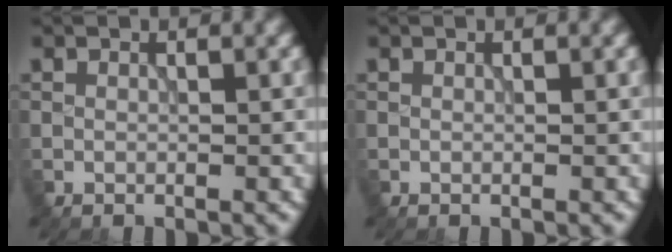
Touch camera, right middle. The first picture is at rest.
{"total": 0.0}